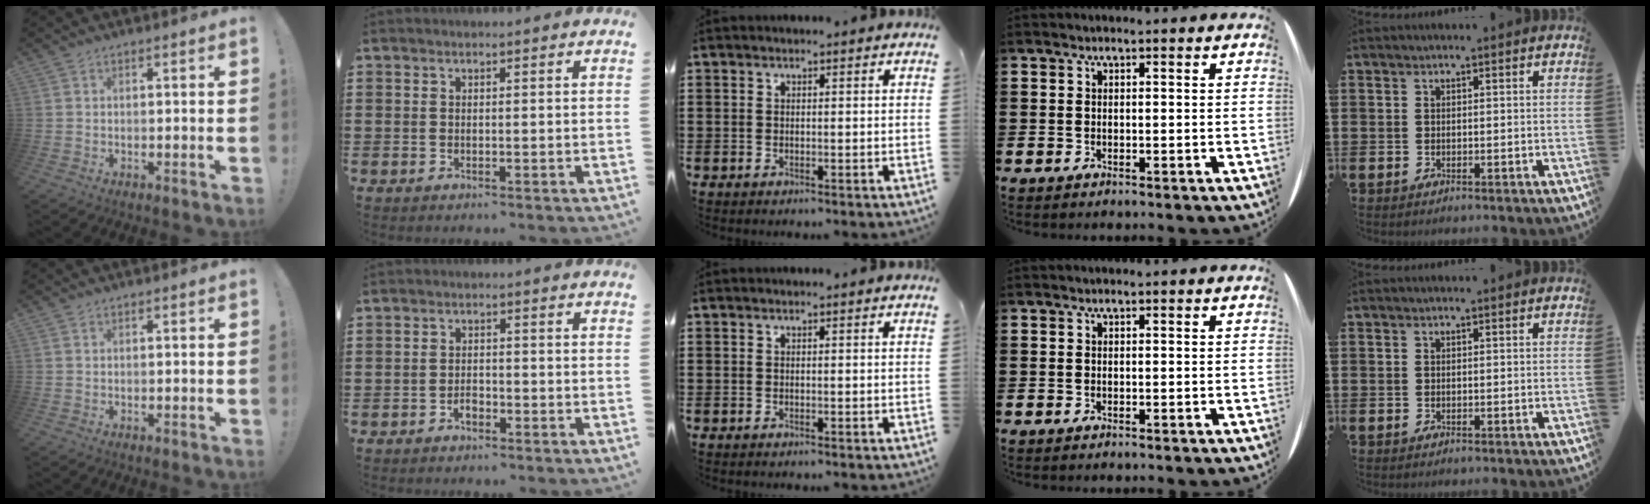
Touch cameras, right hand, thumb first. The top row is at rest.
{"index": {"total": 1.8, "force": [-1.3, 0.9, 0.9], "torque": [-0.021, -0.002, -0.025]}}